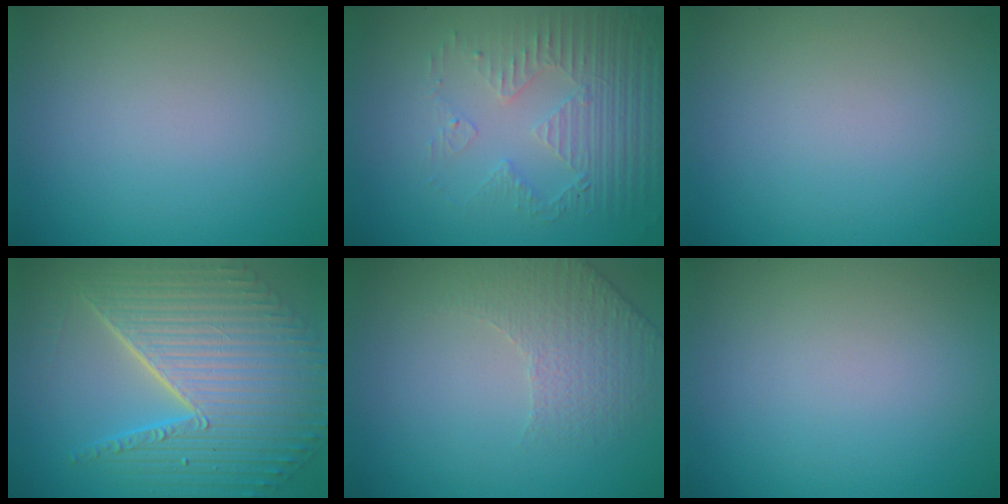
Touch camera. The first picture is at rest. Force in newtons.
{"total": 5.2, "press": 3.4, "slide": 3.9}
{"total": 0.0}
{"total": 11.2, "press": 7.4, "slide": 8.5}
{"total": 1.9, "press": 1.6, "slide": 1.0}
{"total": 0.0}